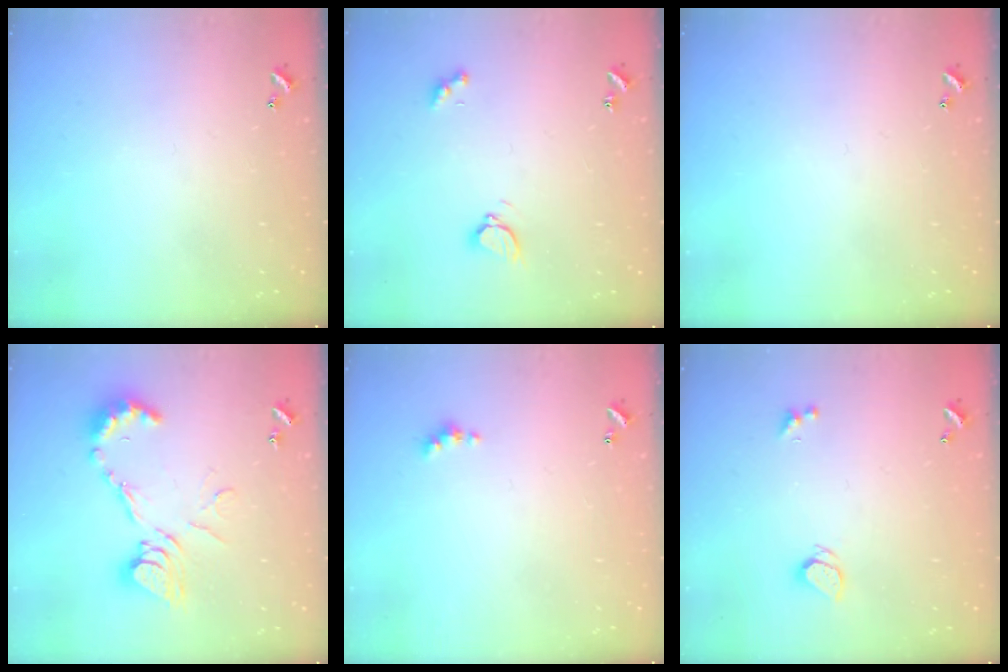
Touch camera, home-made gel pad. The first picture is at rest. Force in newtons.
{"total": 3.0, "press": 3.0, "slide": 0.6}
{"total": 0.0}
{"total": 14.1, "press": 14.1, "slide": 0.7}
{"total": 2.5, "press": 2.5, "slide": 0.5}
{"total": 1.8, "press": 1.7, "slide": 0.5}